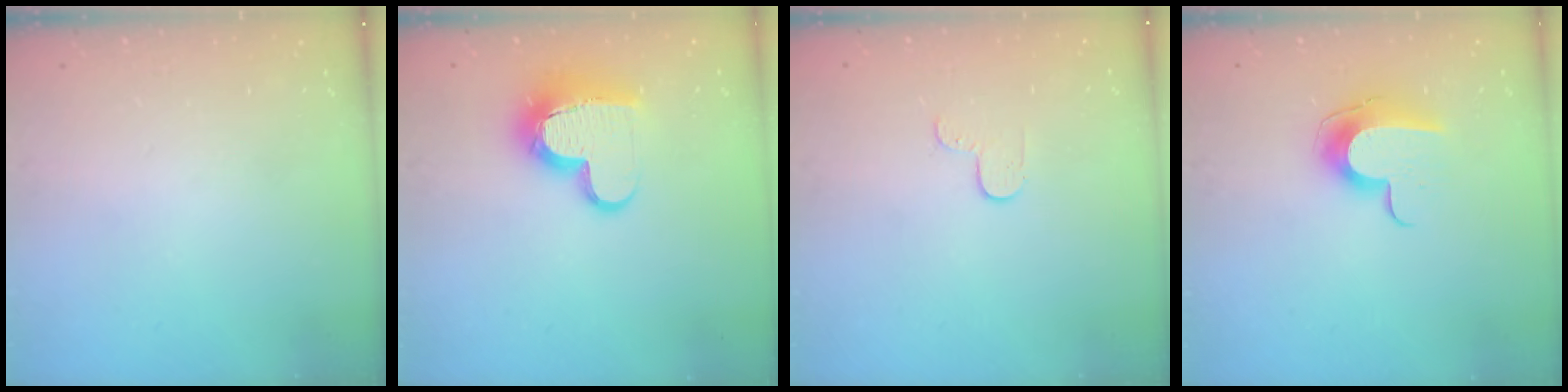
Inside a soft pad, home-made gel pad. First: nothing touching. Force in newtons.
{"total": 12.7, "press": 12.7, "slide": 1.4}
{"total": 3.7, "press": 3.6, "slide": 0.3}
{"total": 10.2, "press": 10.2, "slide": 0.2}